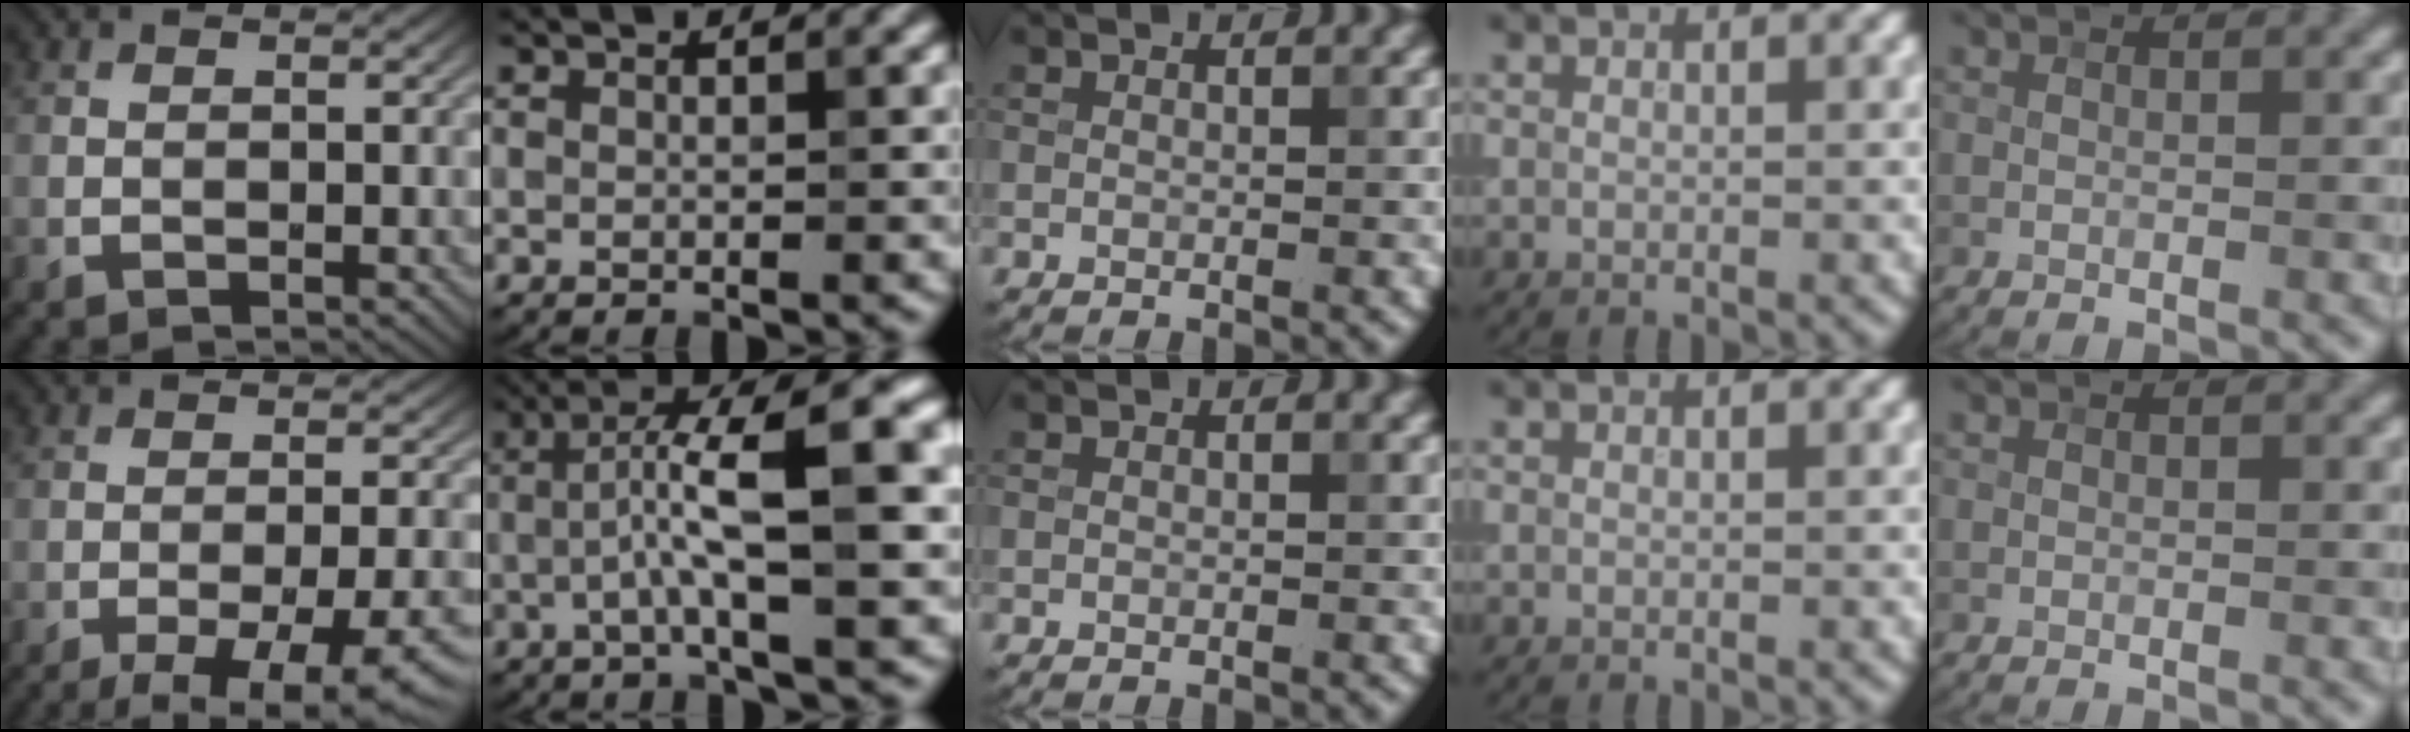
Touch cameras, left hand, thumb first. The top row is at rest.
{"thumb": {"total": 14.0, "force": [-9.6, 4.0, 9.4], "torque": [-0.128, -0.011, -0.117]}, "index": {"total": 9.4, "force": [-0.1, 2.0, 9.2], "torque": [-0.142, 0.022, -0.008]}}